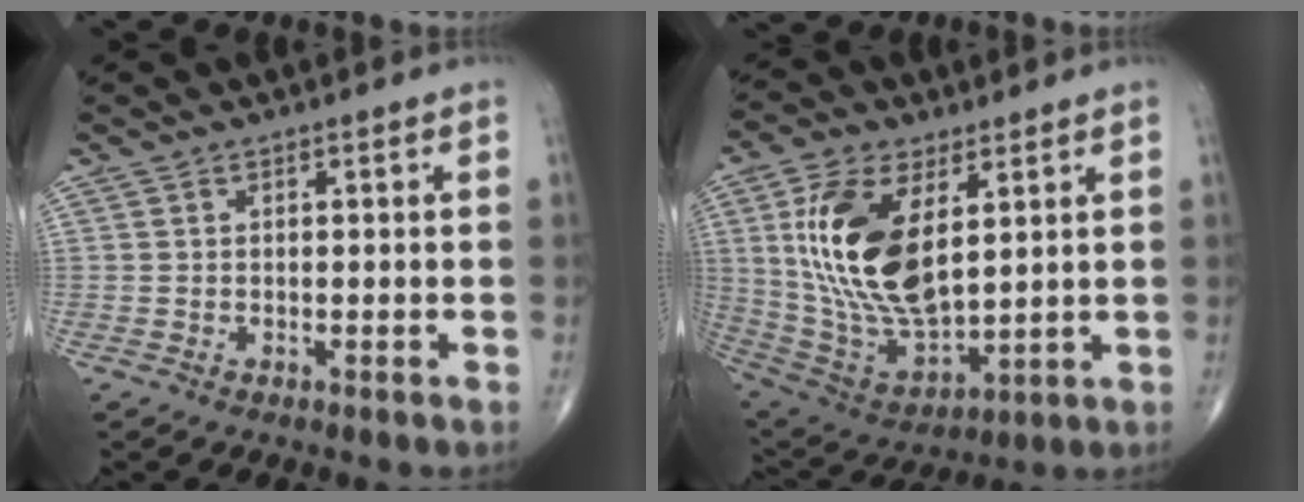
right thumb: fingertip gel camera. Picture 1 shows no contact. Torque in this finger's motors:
{"motor_torque": [2.11, 2.90, 2.15, 0.62, 0.37]}